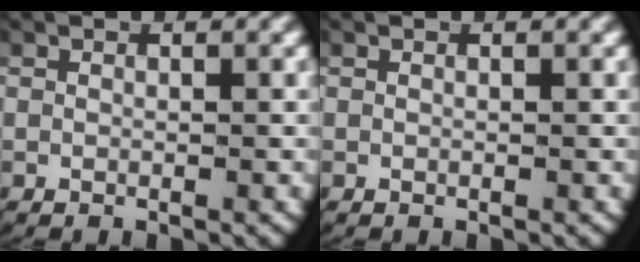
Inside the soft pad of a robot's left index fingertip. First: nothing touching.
{"total": 0.0}